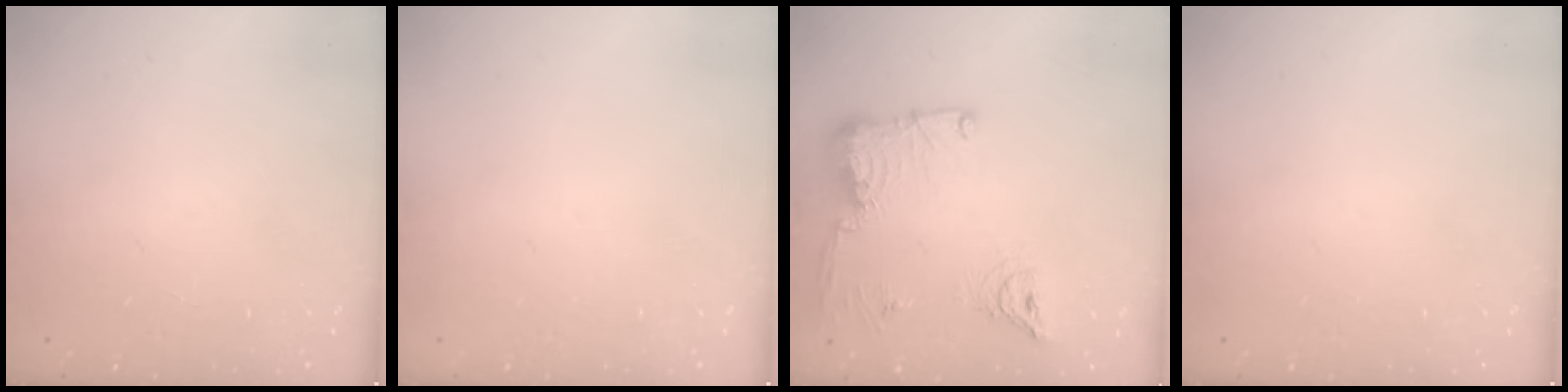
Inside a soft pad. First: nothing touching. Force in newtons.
{"total": 0.0}
{"total": 14.7, "press": 14.6, "slide": 2.1}
{"total": 0.0}